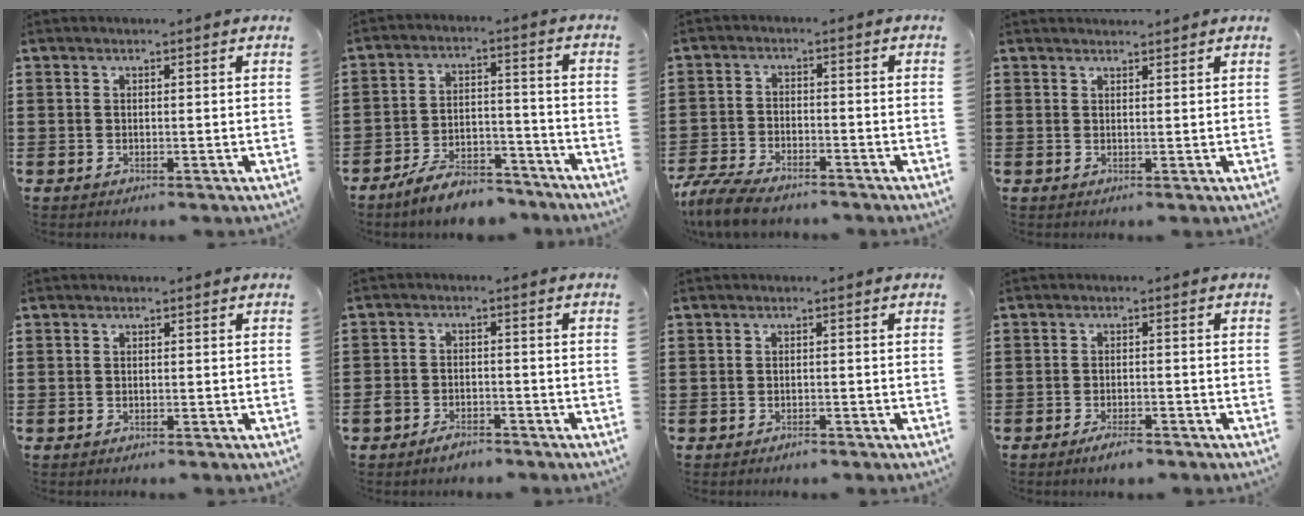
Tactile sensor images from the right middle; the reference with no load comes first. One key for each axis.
{"total": 7.4, "fx": -6.8, "fy": 1.7, "fz": 2.6, "tx": -0.046, "ty": 0.016, "tz": -0.128}
{"total": 6.1, "fx": -5.4, "fy": 1.3, "fz": 2.5, "tx": -0.072, "ty": -0.003, "tz": -0.109}
{"total": 1.1, "fx": 1.1, "fy": 0.0, "fz": 0.0, "tx": -0.003, "ty": -0.001, "tz": 0.022}
{"total": 0.0}
{"total": 2.9, "fx": -2.5, "fy": 1.3, "fz": 0.7, "tx": -0.016, "ty": 0.009, "tz": -0.050}
{"total": 0.6, "fx": -0.5, "fy": 0.2, "fz": 0.2, "tx": -0.007, "ty": -0.002, "tz": -0.010}
{"total": 2.5, "fx": -1.9, "fy": 0.6, "fz": 1.6, "tx": -0.025, "ty": 0.002, "tz": -0.033}